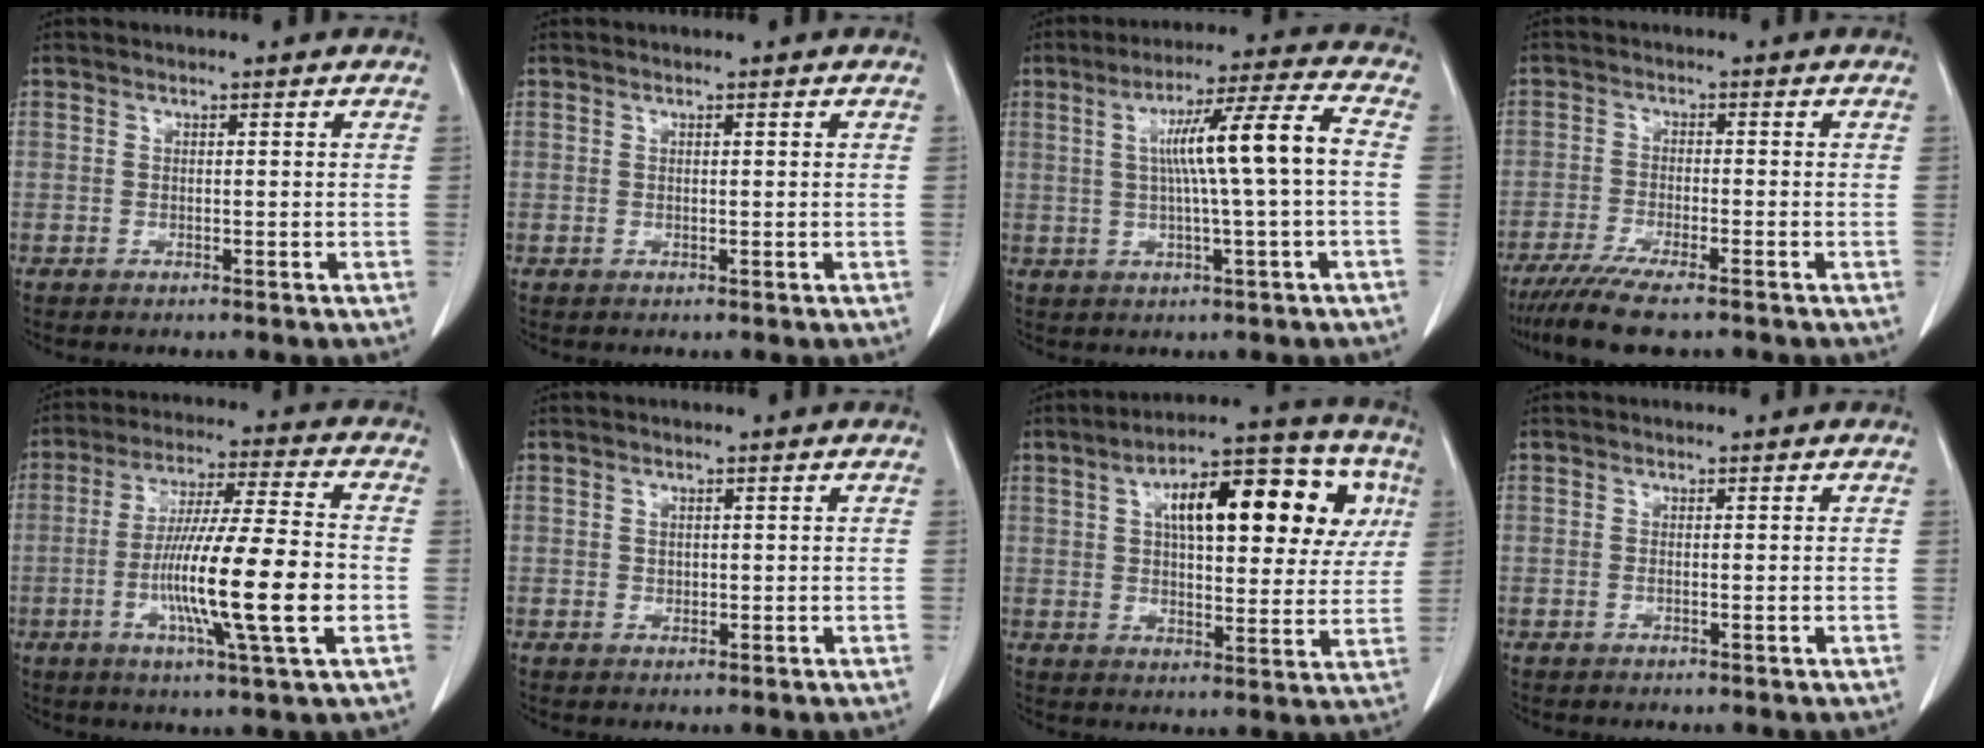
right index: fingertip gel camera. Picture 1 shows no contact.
{"total": 0.6, "force": [0.2, 0.2, 0.5], "torque": [-0.012, 0.002, 0.006]}
{"total": 12.9, "force": [0.7, -0.5, 12.9], "torque": [-0.212, 0.019, 0.013]}
{"total": 9.0, "force": [-7.1, 1.0, 5.4], "torque": [-0.088, -0.021, -0.114]}
{"total": 16.8, "force": [-3.8, 0.6, 16.4], "torque": [-0.288, -0.007, -0.068]}
{"total": 1.2, "force": [0.2, 1.0, 0.6], "torque": [-0.011, 0.001, 0.007]}
{"total": 19.6, "force": [6.3, 7.9, 16.9], "torque": [-0.246, 0.050, 0.090]}
{"total": 0.9, "force": [-0.2, 0.2, 0.9], "torque": [-0.019, 0.005, 0.002]}